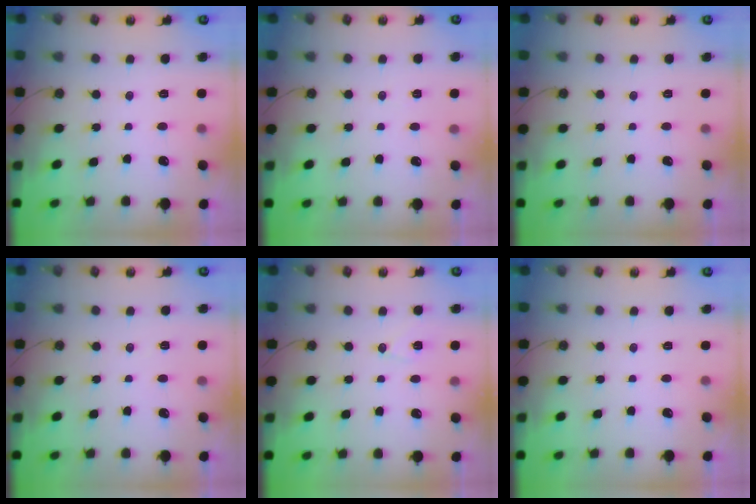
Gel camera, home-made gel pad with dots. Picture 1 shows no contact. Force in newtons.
{"total": 4.8, "press": 2.1, "slide": 4.3}
{"total": 0.0}
{"total": 2.0, "press": 0.8, "slide": 1.8}
{"total": 6.8, "press": 6.6, "slide": 1.8}
{"total": 0.0}